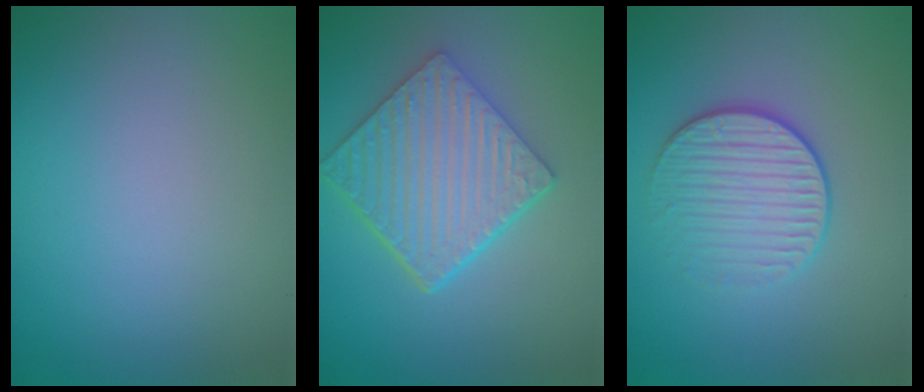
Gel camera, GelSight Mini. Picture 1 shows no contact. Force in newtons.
{"total": 6.1, "press": 4.6, "slide": 4.0}
{"total": 3.3, "press": 2.9, "slide": 1.4}